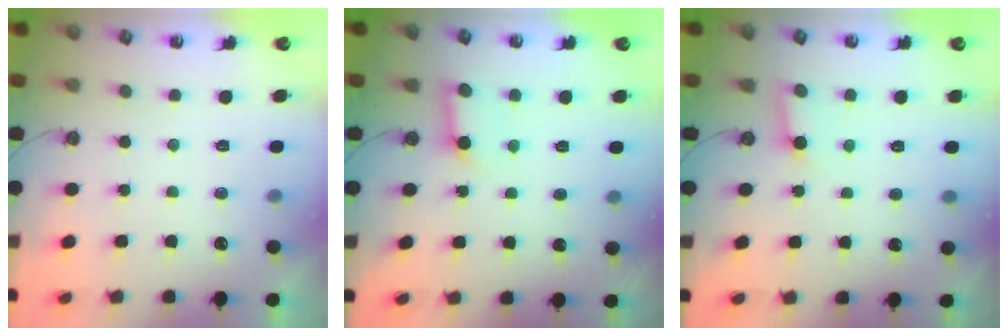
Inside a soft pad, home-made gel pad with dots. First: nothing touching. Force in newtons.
{"total": 6.8, "press": 6.8, "slide": 0.7}
{"total": 2.6, "press": 2.6, "slide": 0.4}